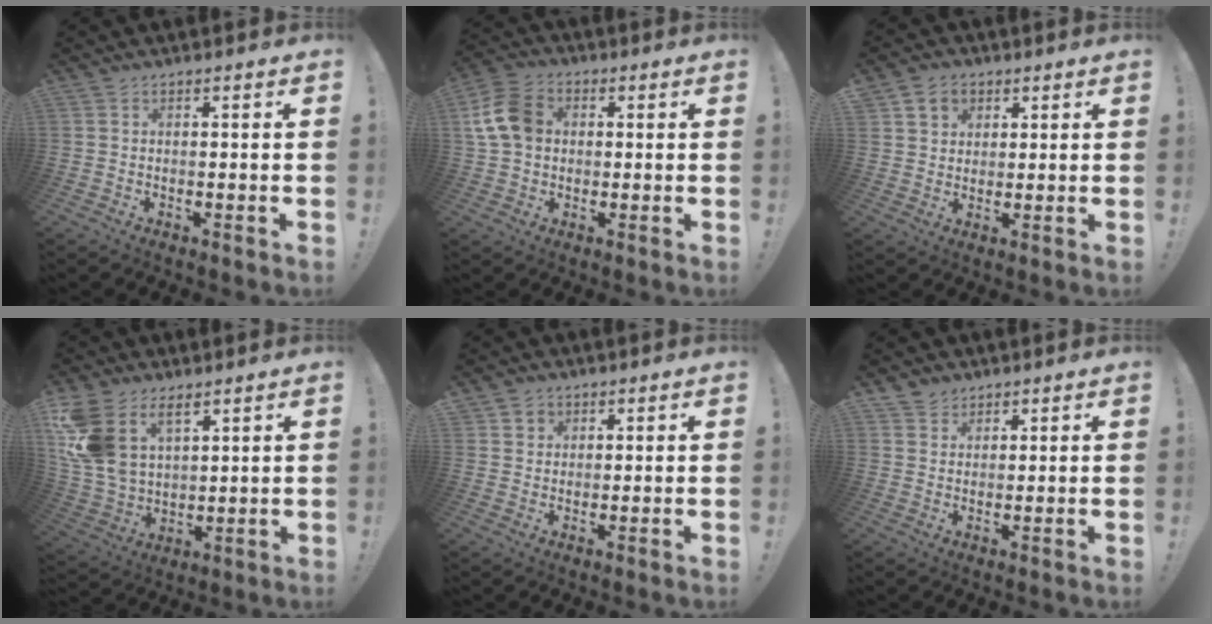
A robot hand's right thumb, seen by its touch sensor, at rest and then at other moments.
{"total": 11.7, "force": [1.8, 9.0, 7.3], "torque": [-0.134, 0.012, 0.038]}
{"total": 6.3, "force": [3.0, 5.3, 1.7], "torque": [-0.021, -0.011, 0.060]}
{"total": 15.0, "force": [7.9, 9.7, 8.3], "torque": [-0.195, -0.042, 0.153]}
{"total": 3.3, "force": [1.8, 2.7, 0.3], "torque": [-0.003, -0.008, 0.033]}
{"total": 3.5, "force": [2.7, 2.3, 0.2], "torque": [0.000, -0.017, 0.048]}